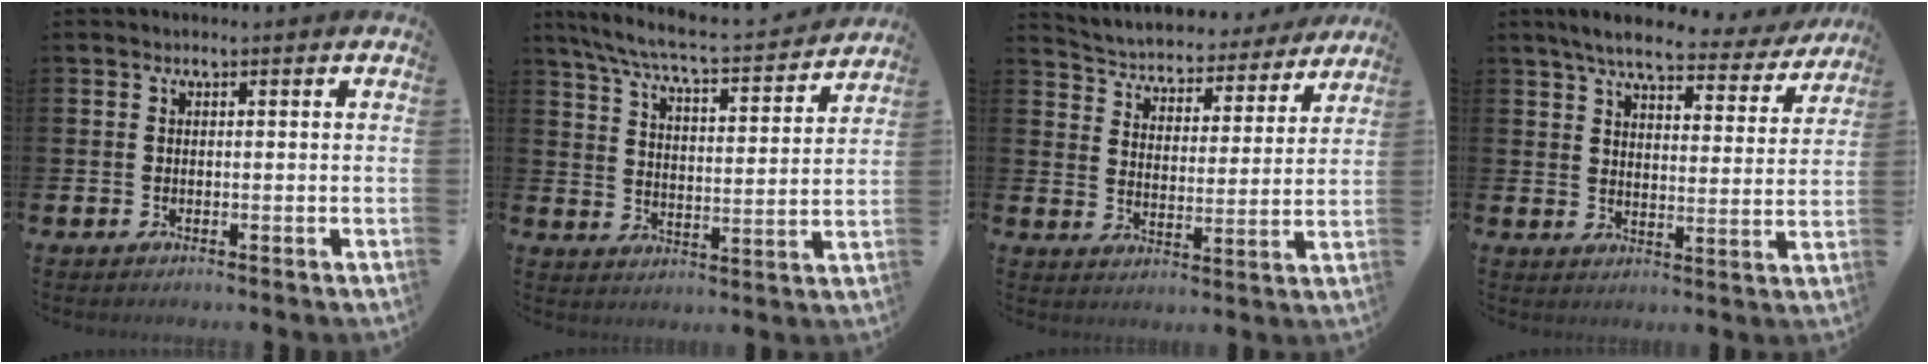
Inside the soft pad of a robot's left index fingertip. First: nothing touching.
{"total": 7.2, "force": [6.6, 0.3, 2.8], "torque": [-0.085, -0.049, 0.109]}
{"total": 4.5, "force": [4.2, 1.3, 0.5], "torque": [-0.040, -0.039, 0.067]}
{"total": 6.6, "force": [5.9, 1.2, 2.7], "torque": [-0.067, -0.032, 0.097]}